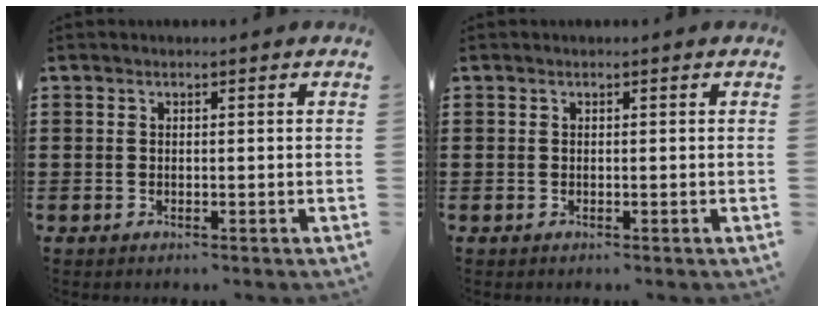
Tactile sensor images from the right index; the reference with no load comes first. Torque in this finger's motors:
{"motor_torque": [0.00, 0.00, 0.00, -0.01]}